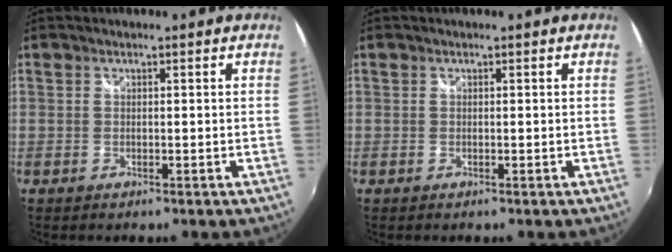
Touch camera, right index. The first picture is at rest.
{"total": 0.0}